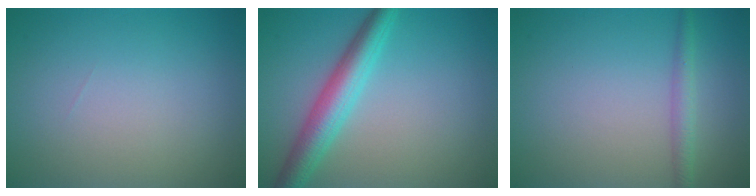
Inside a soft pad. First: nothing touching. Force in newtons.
{"total": 4.7, "press": 4.7, "slide": 0.1}
{"total": 1.8, "press": 1.8, "slide": 0.1}